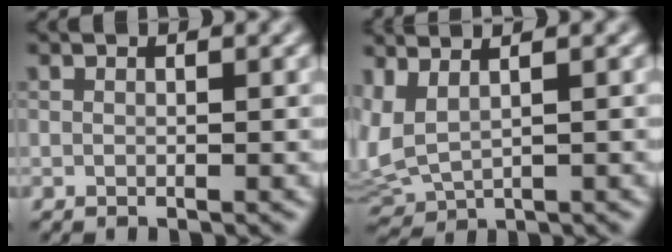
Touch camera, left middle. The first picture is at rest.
{"total": 2.5, "force": [1.0, 0.9, 2.1], "torque": [-0.067, 0.007, 0.031]}